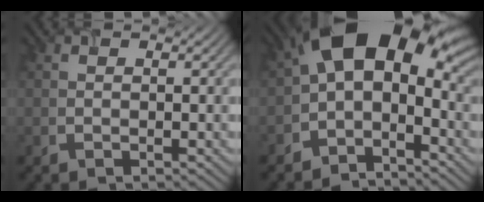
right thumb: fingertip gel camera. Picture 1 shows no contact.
{"total": 12.8, "force": [0.3, 7.6, 10.2], "torque": [-0.163, 0.013, -0.012]}